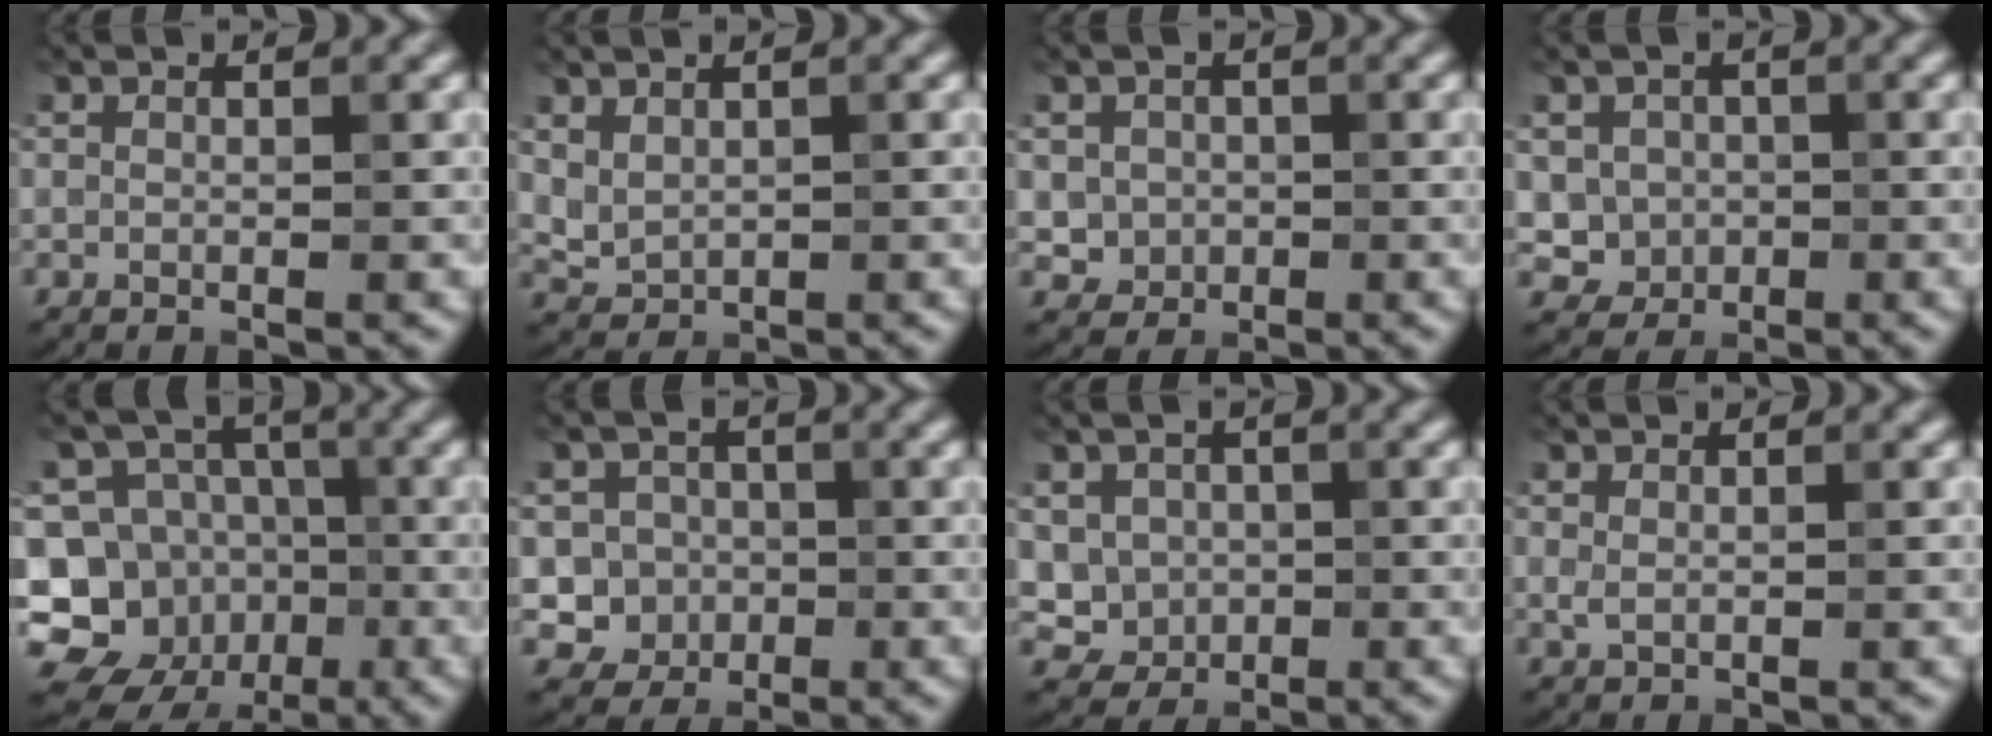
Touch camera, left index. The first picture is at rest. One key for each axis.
{"total": 1.7, "fx": 1.0, "fy": 1.1, "fz": 0.9, "tx": -0.018, "ty": -0.004, "tz": 0.027}
{"total": 2.0, "fx": 0.0, "fy": 2.0, "fz": 0.5, "tx": -0.002, "ty": -0.006, "tz": 0.003}
{"total": 2.7, "fx": 0.0, "fy": 2.6, "fz": 0.8, "tx": -0.008, "ty": -0.006, "tz": -0.001}
{"total": 13.5, "fx": -4.6, "fy": 12.1, "fz": 3.8, "tx": -0.089, "ty": -0.002, "tz": -0.077}
{"total": 4.2, "fx": -0.9, "fy": 4.0, "fz": 0.9, "tx": 0.012, "ty": 0.006, "tz": -0.035}
{"total": 3.3, "fx": 0.2, "fy": 3.1, "fz": 1.1, "tx": -0.015, "ty": -0.006, "tz": -0.001}
{"total": 0.6, "fx": 0.3, "fy": 0.3, "fz": 0.5, "tx": -0.012, "ty": 0.000, "tz": 0.006}